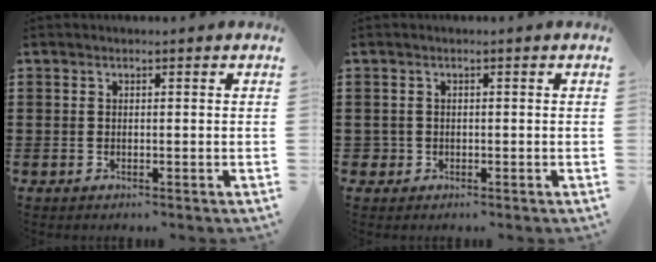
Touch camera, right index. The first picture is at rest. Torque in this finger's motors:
{"motor_torque": [-0.85, 1.11, -0.11, -0.03]}